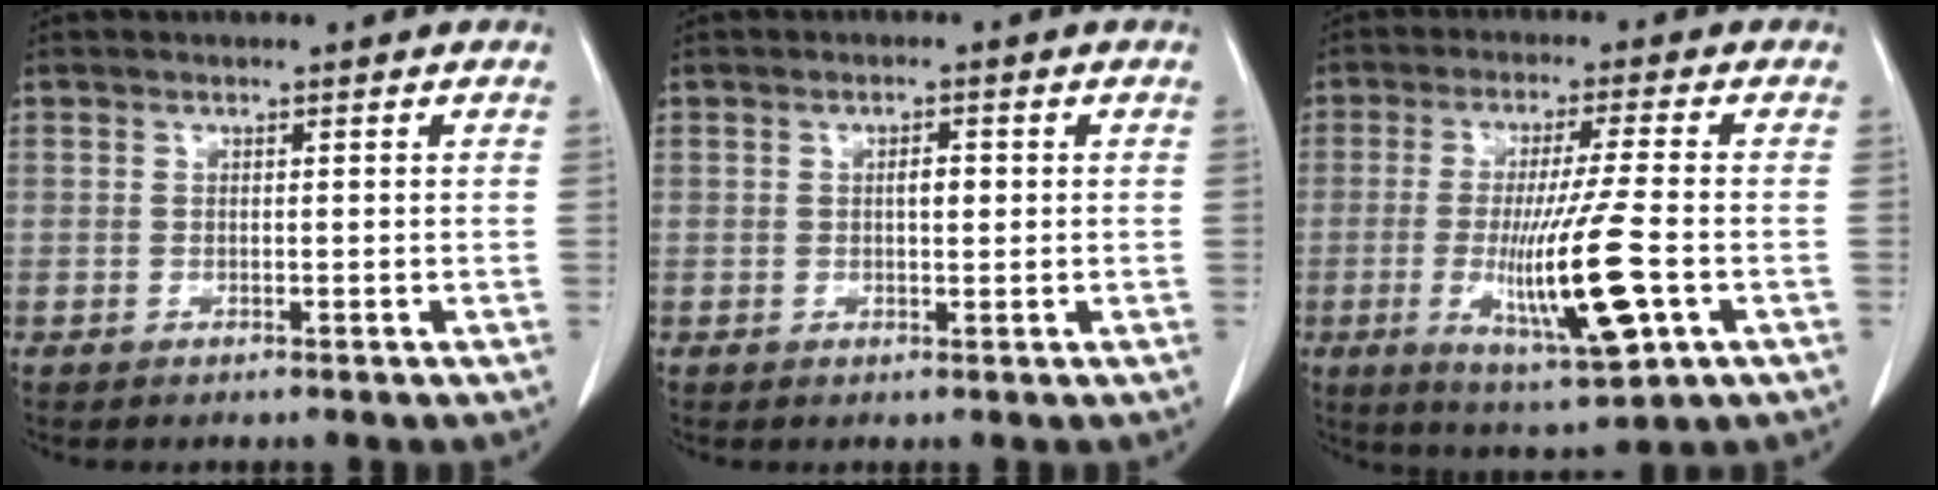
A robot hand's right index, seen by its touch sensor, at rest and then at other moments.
{"total": 2.0, "force": [0.3, 0.7, 1.9], "torque": [-0.032, 0.002, 0.005]}
{"total": 13.4, "force": [-3.3, 0.5, 13.0], "torque": [-0.237, -0.028, -0.051]}